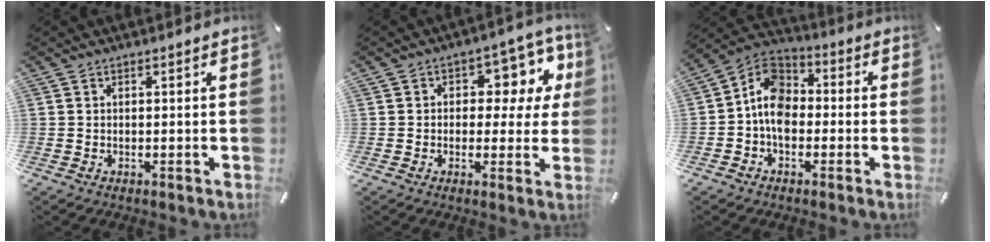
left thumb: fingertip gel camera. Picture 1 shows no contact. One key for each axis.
{"total": 9.7, "fx": 2.8, "fy": 6.5, "fz": 6.7, "tx": -0.075, "ty": -0.017, "tz": 0.043}
{"total": 9.3, "fx": -2.4, "fy": 6.9, "fz": 5.7, "tx": -0.129, "ty": 0.012, "tz": -0.048}